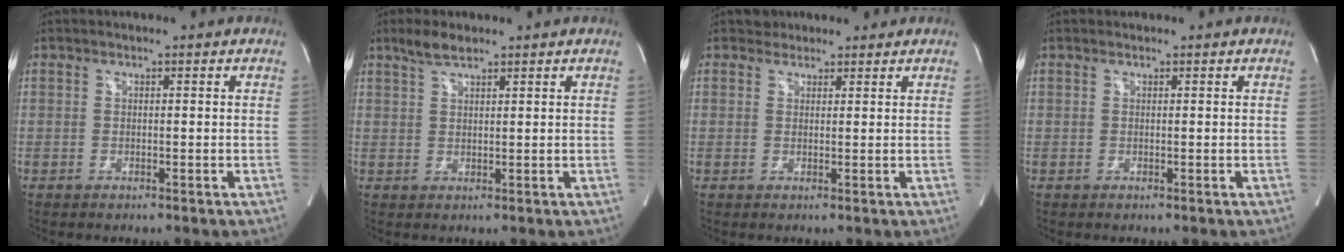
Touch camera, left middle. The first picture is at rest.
{"total": 3.1, "force": [2.5, 0.8, 1.7], "torque": [-0.040, 0.008, 0.051]}
{"total": 2.6, "force": [2.1, 1.5, -0.4], "torque": [0.014, 0.016, 0.025]}
{"total": 0.0}